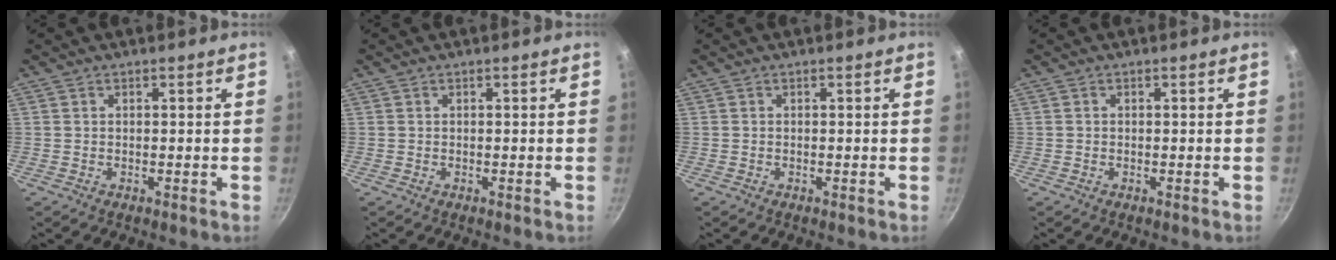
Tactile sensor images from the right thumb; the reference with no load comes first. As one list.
[{"total": 0.0}, {"total": 0.0}, {"total": 0.0}]